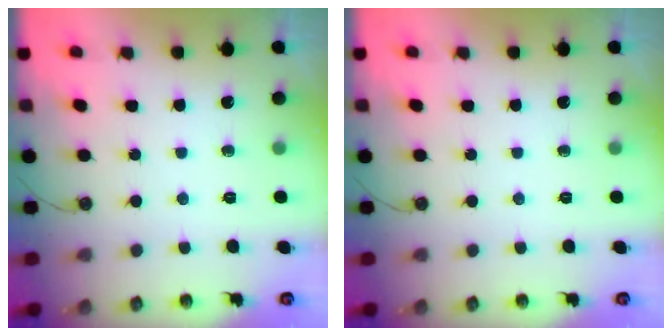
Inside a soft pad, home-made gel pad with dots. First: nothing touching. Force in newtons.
{"total": 0.0}